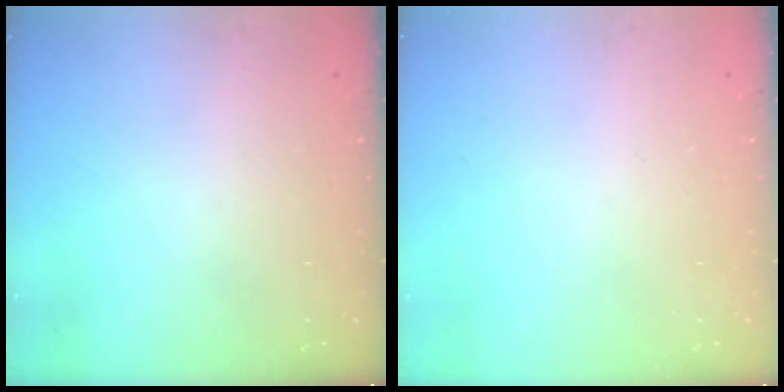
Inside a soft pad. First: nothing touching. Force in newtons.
{"total": 0.0}